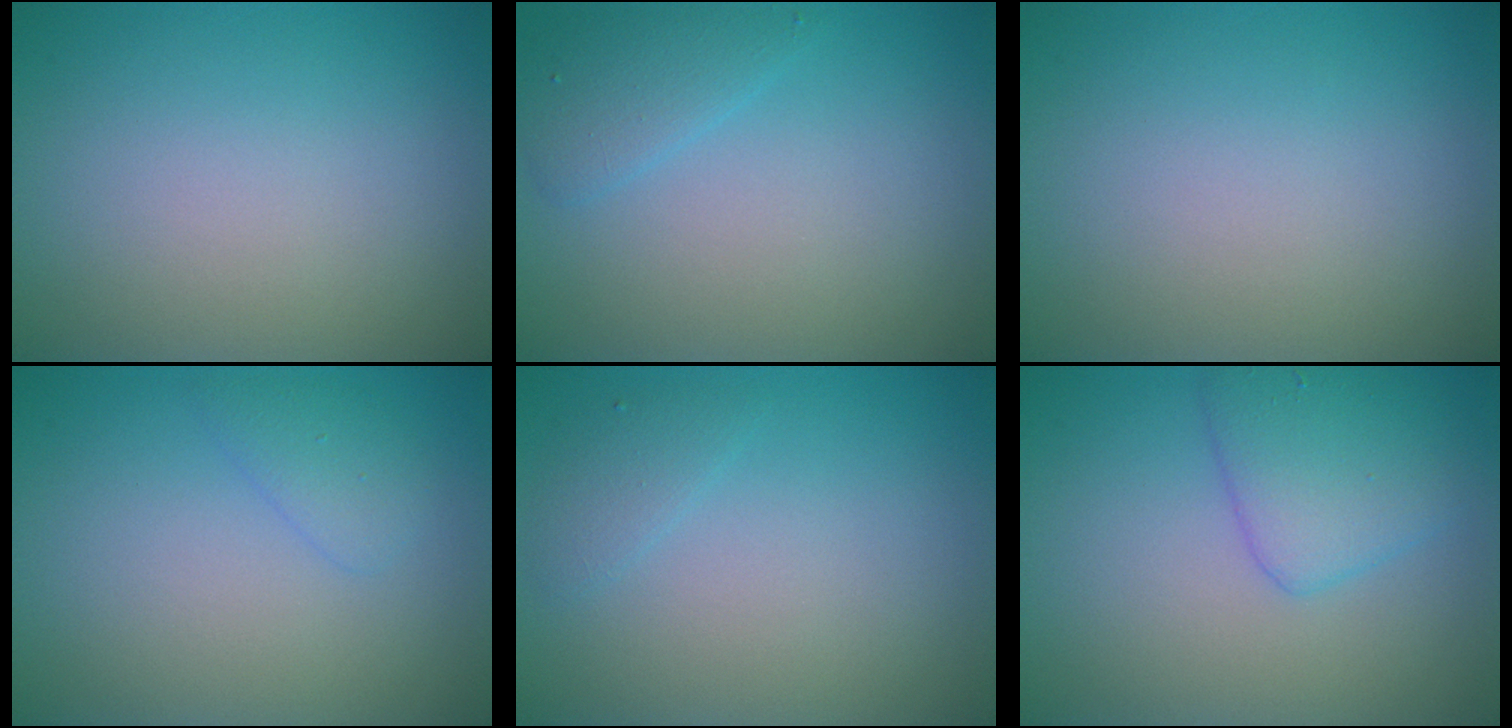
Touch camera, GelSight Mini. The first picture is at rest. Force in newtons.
{"total": 2.0, "press": 2.0, "slide": 0.1}
{"total": 0.0}
{"total": 1.4, "press": 1.4, "slide": 0.2}
{"total": 1.2, "press": 1.2, "slide": 0.1}
{"total": 3.6, "press": 3.5, "slide": 0.3}